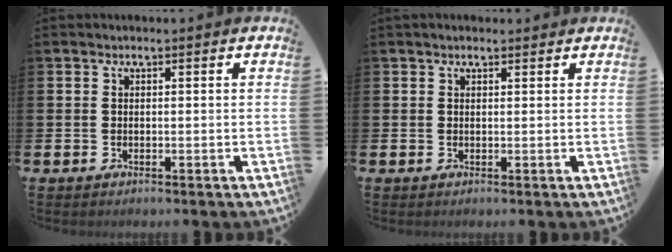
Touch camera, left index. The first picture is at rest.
{"total": 0.7, "force": [0.6, 0.1, 0.3], "torque": [-0.007, 0.003, 0.010]}